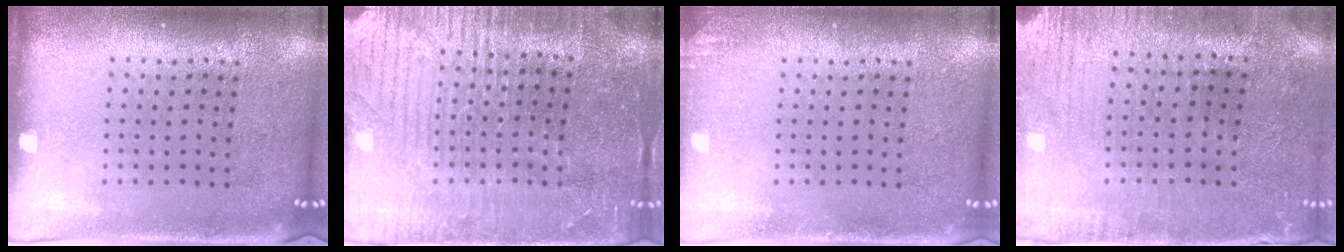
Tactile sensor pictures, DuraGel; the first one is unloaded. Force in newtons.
{"total": 4.4, "press": 4.1, "slide": 1.5}
{"total": 1.0, "press": 1.0, "slide": 0.1}
{"total": 0.5, "press": 0.3, "slide": 0.4}